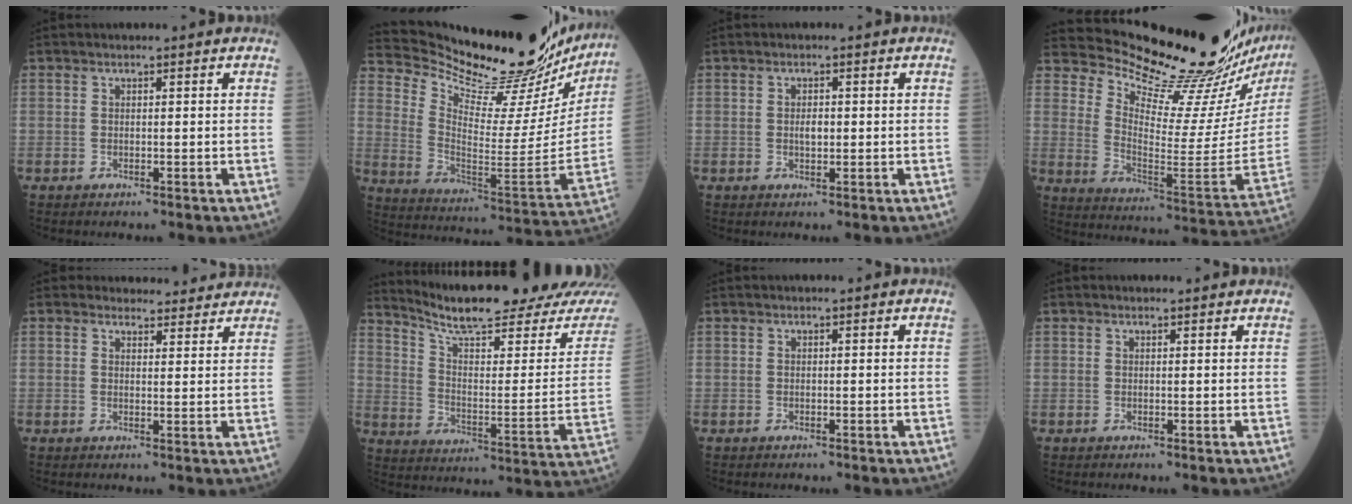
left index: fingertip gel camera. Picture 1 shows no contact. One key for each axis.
{"total": 28.8, "fx": 26.3, "fy": 5.3, "fz": 10.6, "tx": -0.176, "ty": -0.095, "tz": 0.356}
{"total": 1.5, "fx": -0.1, "fy": 0.8, "fz": 1.3, "tx": -0.022, "ty": -0.003, "tz": -0.003}
{"total": 23.8, "fx": 22.2, "fy": 0.8, "fz": 8.6, "tx": -0.147, "ty": -0.135, "tz": 0.302}
{"total": 6.2, "fx": 5.8, "fy": 2.1, "fz": 0.1, "tx": 0.016, "ty": 0.000, "tz": 0.053}
{"total": 22.3, "fx": 20.4, "fy": 0.9, "fz": 9.0, "tx": -0.141, "ty": -0.084, "tz": 0.279}
{"total": 0.0}
{"total": 1.2, "fx": 1.2, "fy": 0.2, "fz": 0.2, "tx": -0.010, "ty": 0.001, "tz": 0.011}